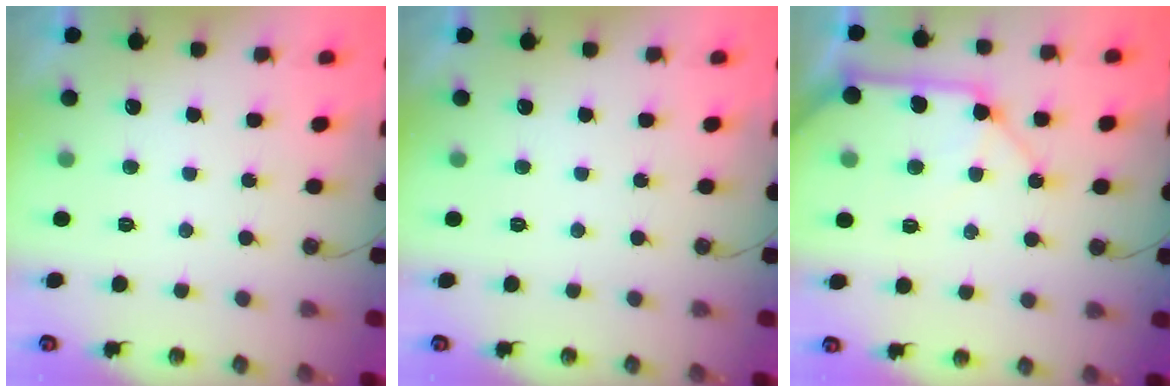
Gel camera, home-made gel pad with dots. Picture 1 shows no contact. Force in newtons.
{"total": 0.0}
{"total": 13.0, "press": 12.9, "slide": 1.8}